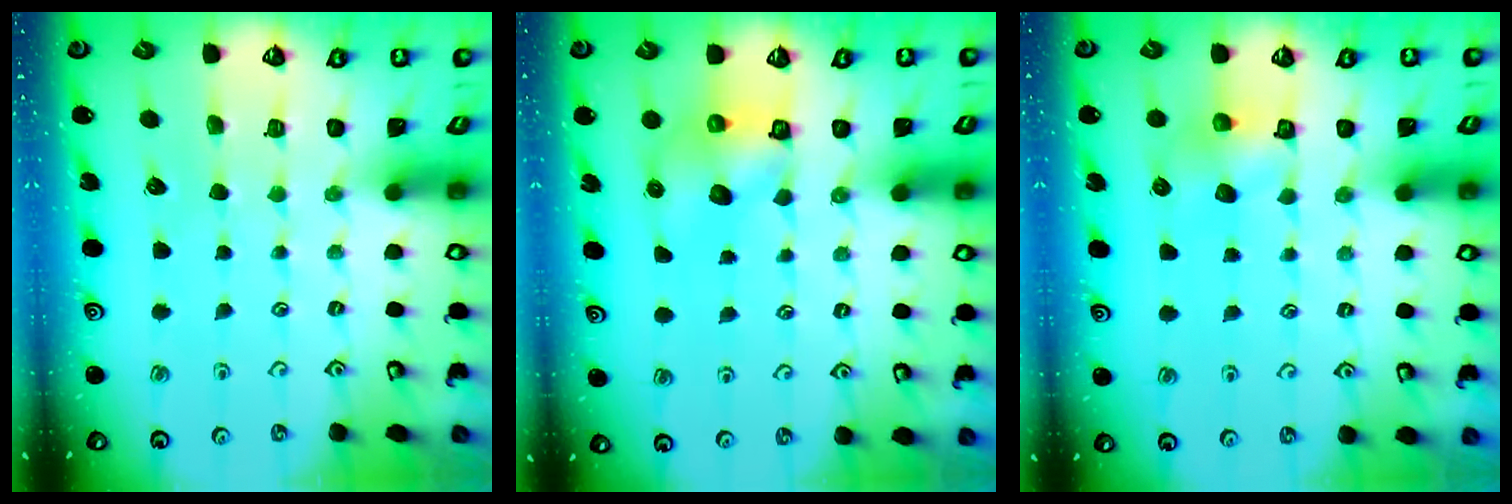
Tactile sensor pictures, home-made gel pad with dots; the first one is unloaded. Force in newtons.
{"total": 6.3, "press": 6.2, "slide": 0.6}
{"total": 6.5, "press": 6.5, "slide": 0.5}